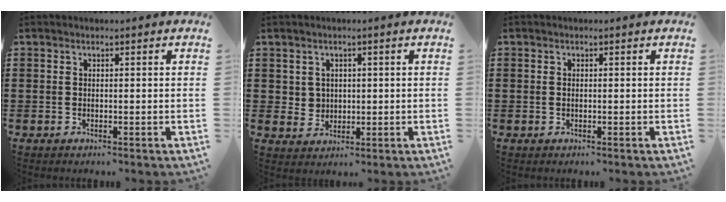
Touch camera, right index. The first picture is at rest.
{"total": 2.4, "force": [0.9, 2.2, 0.4], "torque": [-0.018, 0.012, 0.015]}
{"total": 0.5, "force": [-0.1, 0.3, 0.5], "torque": [-0.012, -0.001, -0.002]}